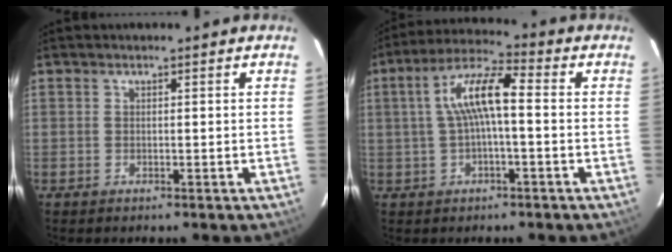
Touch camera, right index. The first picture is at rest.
{"total": 9.0, "force": [0.2, 2.1, 8.8], "torque": [-0.171, 0.021, 0.004]}